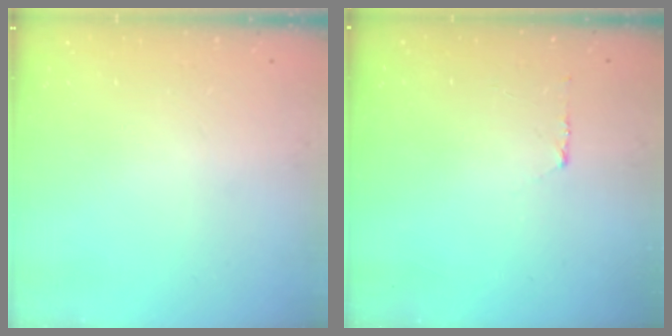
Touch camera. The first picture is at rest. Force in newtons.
{"total": 5.3, "press": 5.2, "slide": 0.6}